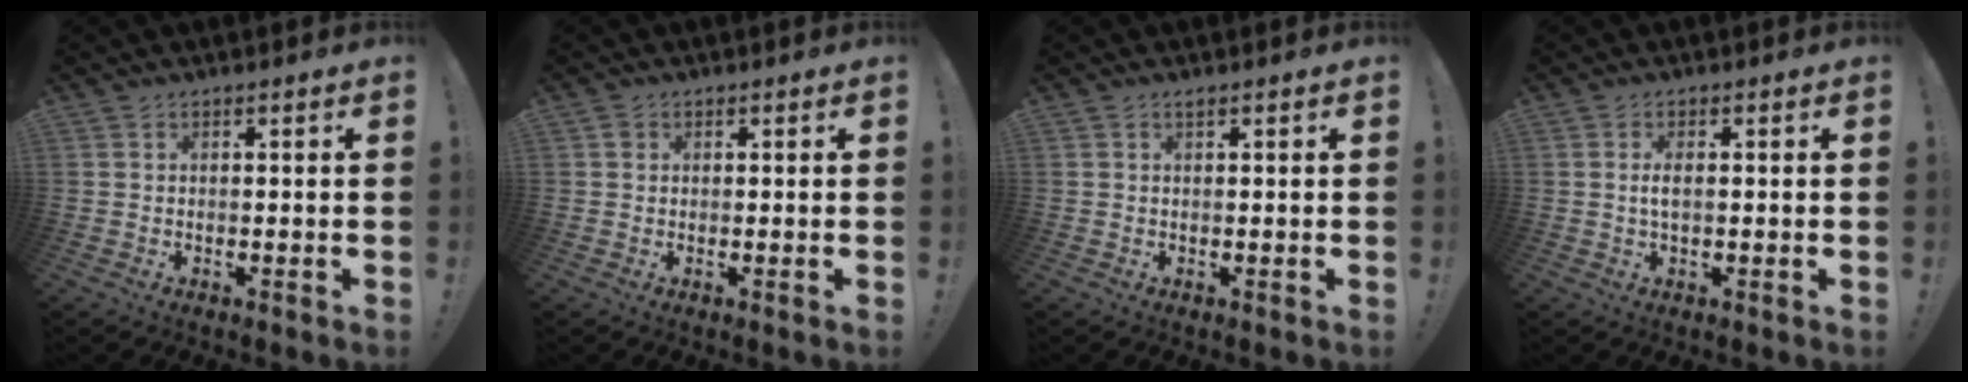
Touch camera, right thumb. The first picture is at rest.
{"total": 1.4, "force": [0.6, 1.2, 0.3], "torque": [0.002, -0.001, 0.010]}
{"total": 0.6, "force": [0.4, 0.0, 0.4], "torque": [-0.014, 0.004, 0.009]}
{"total": 2.7, "force": [0.0, 1.0, 2.5], "torque": [-0.046, 0.004, -0.001]}